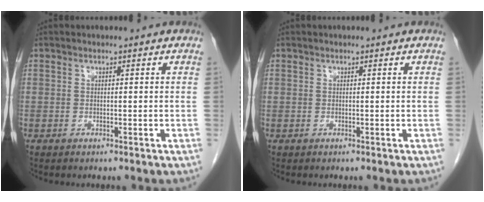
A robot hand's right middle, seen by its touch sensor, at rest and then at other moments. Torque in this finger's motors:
{"motor_torque": [0.17, -0.09, -0.02, 0.01]}